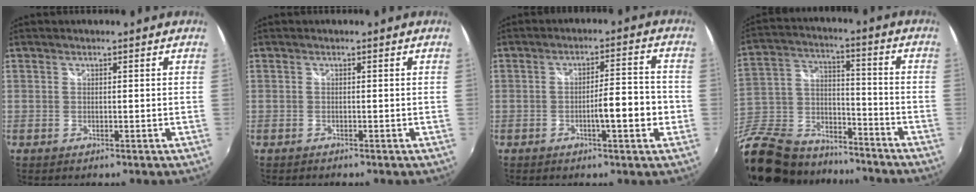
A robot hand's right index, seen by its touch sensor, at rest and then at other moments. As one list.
[{"total": 0.9, "force": [-0.8, 0.3, 0.0], "torque": [-0.002, -0.006, -0.014]}, {"total": 7.0, "force": [-2.2, 1.2, 6.5], "torque": [-0.106, 0.005, -0.026]}, {"total": 29.2, "force": [-19.5, 16.3, 14.4], "torque": [-0.374, 0.008, -0.303]}]